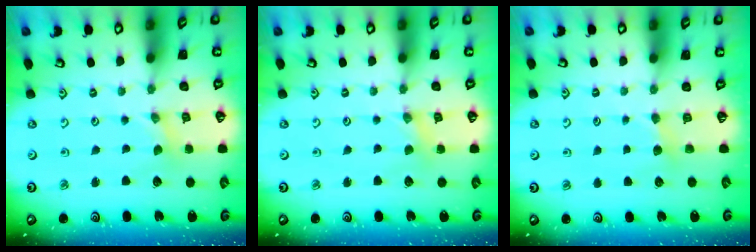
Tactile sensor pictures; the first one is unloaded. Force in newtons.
{"total": 1.3, "press": 1.3, "slide": 0.2}
{"total": 3.7, "press": 3.7, "slide": 0.6}